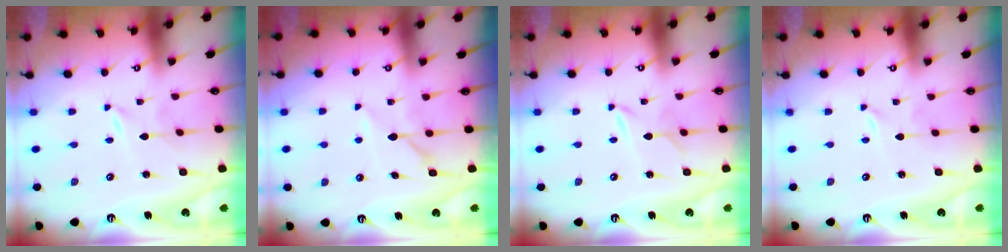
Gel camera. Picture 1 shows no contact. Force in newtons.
{"total": 6.1, "press": 6.1, "slide": 0.6}
{"total": 4.4, "press": 4.4, "slide": 0.2}
{"total": 0.0}